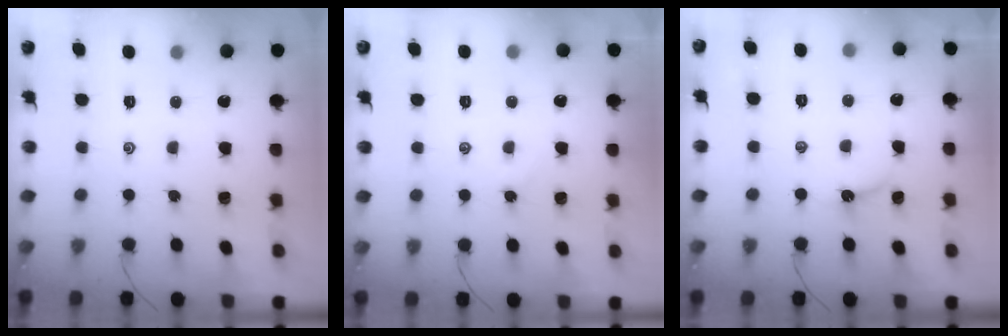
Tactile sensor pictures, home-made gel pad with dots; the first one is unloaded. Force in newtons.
{"total": 1.4, "press": 1.4, "slide": 0.4}
{"total": 2.8, "press": 2.8, "slide": 0.2}